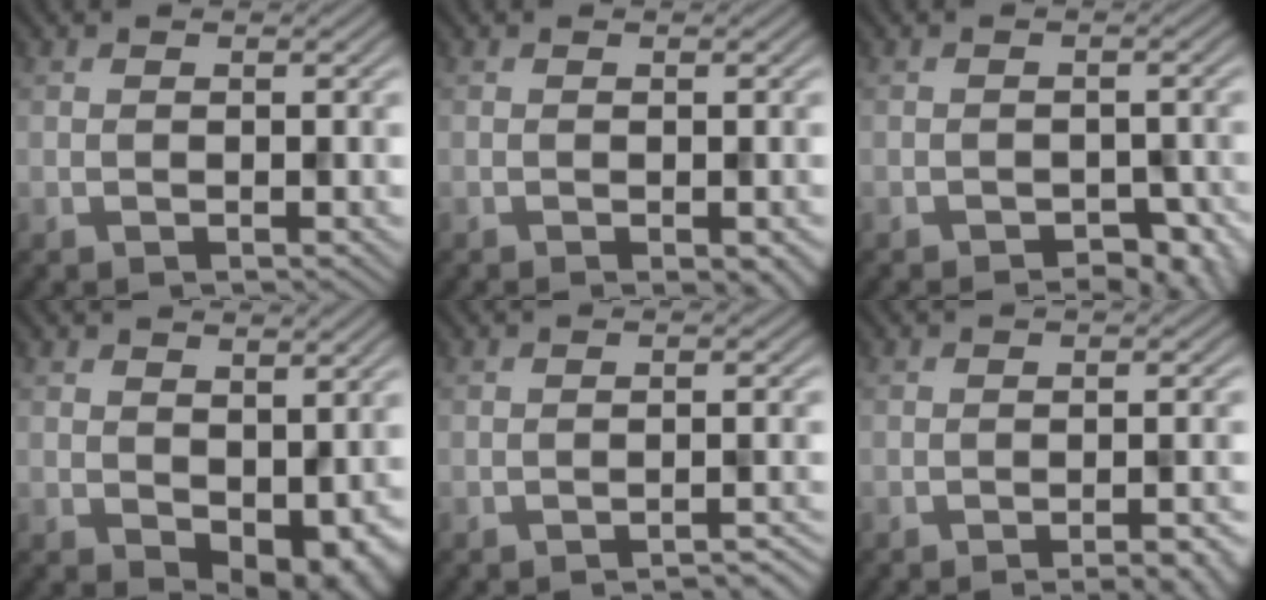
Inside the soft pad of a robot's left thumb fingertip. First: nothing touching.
{"total": 2.5, "force": [-1.2, 0.6, 2.1], "torque": [-0.025, -0.001, -0.013]}
{"total": 3.7, "force": [-2.9, 1.5, 1.8], "torque": [-0.026, 0.000, -0.033]}
{"total": 5.3, "force": [0.0, 3.4, 4.1], "torque": [-0.062, -0.019, 0.014]}
{"total": 2.8, "force": [-2.3, 0.3, 1.5], "torque": [-0.011, 0.011, -0.041]}
{"total": 4.6, "force": [-2.8, 1.1, 3.4], "torque": [-0.032, 0.015, -0.043]}